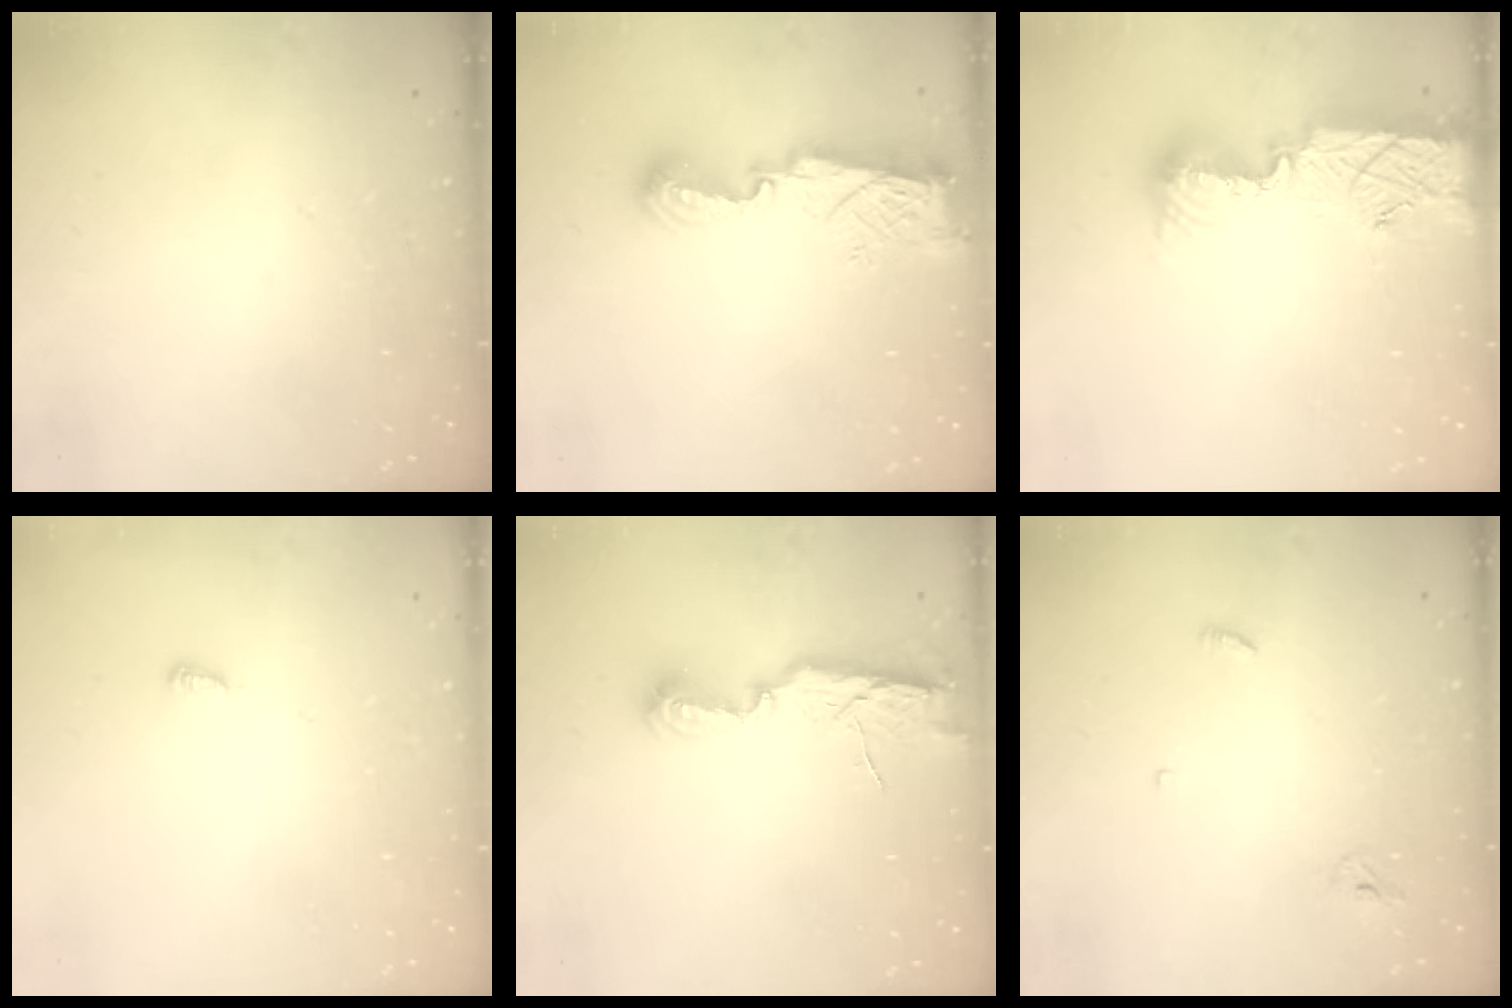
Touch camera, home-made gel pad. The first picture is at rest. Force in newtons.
{"total": 8.1, "press": 8.1, "slide": 0.9}
{"total": 13.4, "press": 13.2, "slide": 2.3}
{"total": 2.9, "press": 2.9, "slide": 0.3}
{"total": 7.0, "press": 7.0, "slide": 0.5}
{"total": 3.2, "press": 3.2, "slide": 0.2}